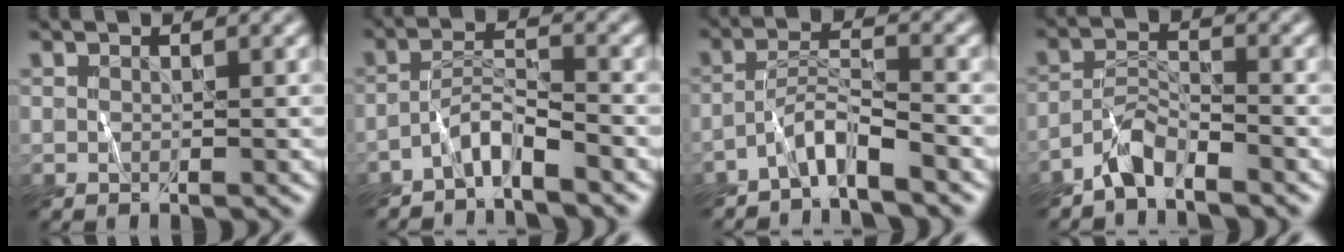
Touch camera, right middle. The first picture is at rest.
{"total": 2.9, "force": [-2.4, 0.3, 1.5], "torque": [-0.024, 0.013, -0.053]}
{"total": 3.1, "force": [-2.6, 0.2, 1.7], "torque": [-0.028, 0.013, -0.057]}
{"total": 2.9, "force": [-2.6, 0.6, 1.1], "torque": [-0.021, 0.015, -0.055]}